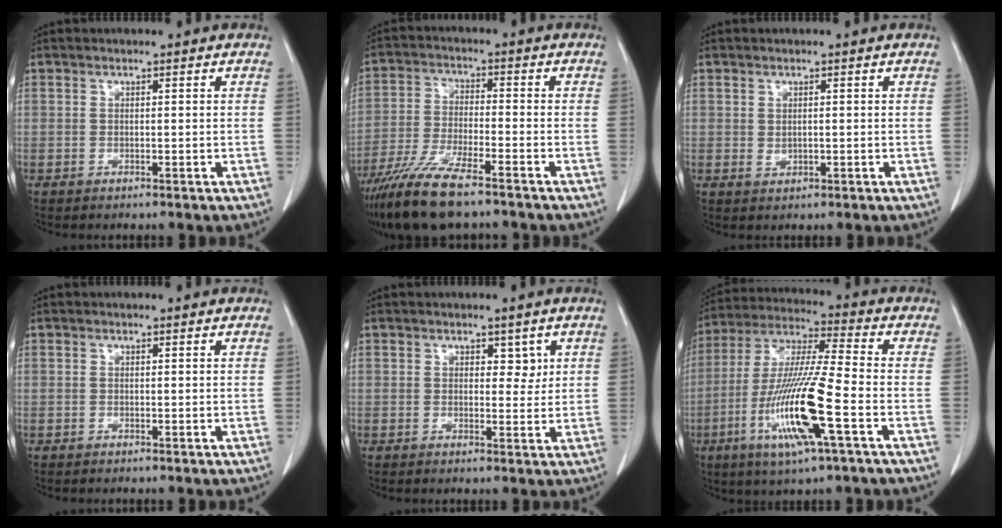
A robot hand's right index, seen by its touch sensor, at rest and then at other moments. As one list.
[{"total": 11.2, "force": [-8.6, 1.6, 7.0], "torque": [-0.139, -0.030, -0.155]}, {"total": 1.1, "force": [0.0, 0.7, 0.8], "torque": [-0.015, -0.003, 0.005]}, {"total": 0.0}, {"total": 2.5, "force": [1.2, 1.6, 1.6], "torque": [-0.011, -0.003, 0.015]}, {"total": 16.1, "force": [-5.5, 0.4, 15.1], "torque": [-0.311, -0.019, -0.106]}]